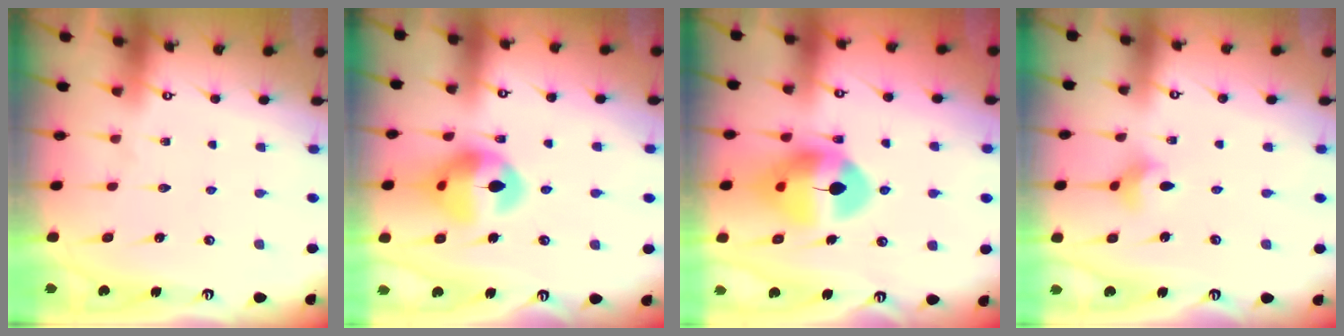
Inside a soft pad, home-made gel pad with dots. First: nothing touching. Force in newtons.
{"total": 14.7, "press": 14.5, "slide": 2.1}
{"total": 12.3, "press": 12.2, "slide": 1.7}
{"total": 3.7, "press": 3.6, "slide": 0.7}